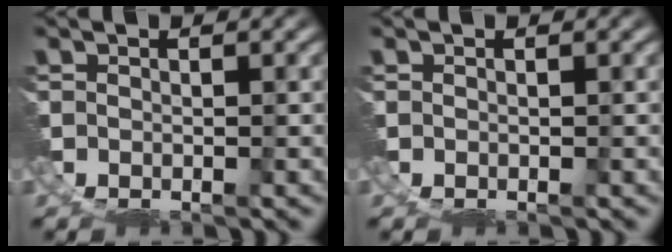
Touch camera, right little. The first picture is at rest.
{"total": 0.0}